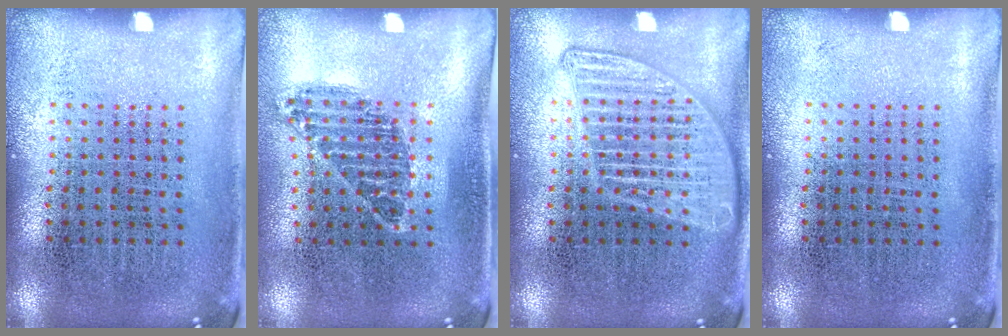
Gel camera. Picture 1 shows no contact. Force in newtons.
{"total": 1.0, "press": 0.8, "slide": 0.5}
{"total": 2.8, "press": 2.7, "slide": 0.3}
{"total": 0.0}